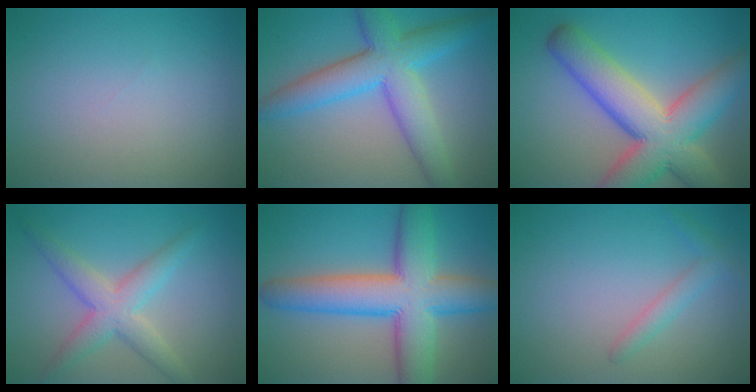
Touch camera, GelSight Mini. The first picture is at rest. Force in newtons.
{"total": 7.7, "press": 7.7, "slide": 0.2}
{"total": 10.9, "press": 10.9, "slide": 0.6}
{"total": 4.2, "press": 4.2, "slide": 0.0}
{"total": 10.5, "press": 10.5, "slide": 0.4}
{"total": 1.6, "press": 1.6, "slide": 0.1}